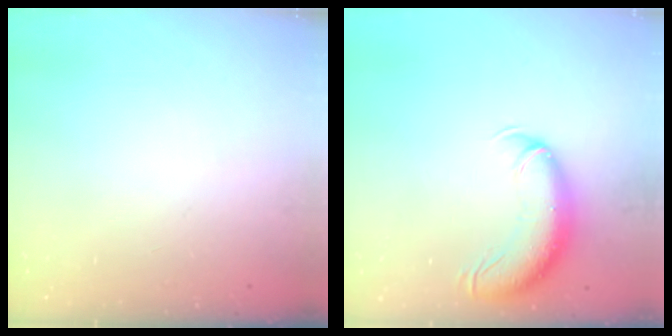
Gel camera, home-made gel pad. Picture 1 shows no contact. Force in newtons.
{"total": 11.9, "press": 11.6, "slide": 2.7}